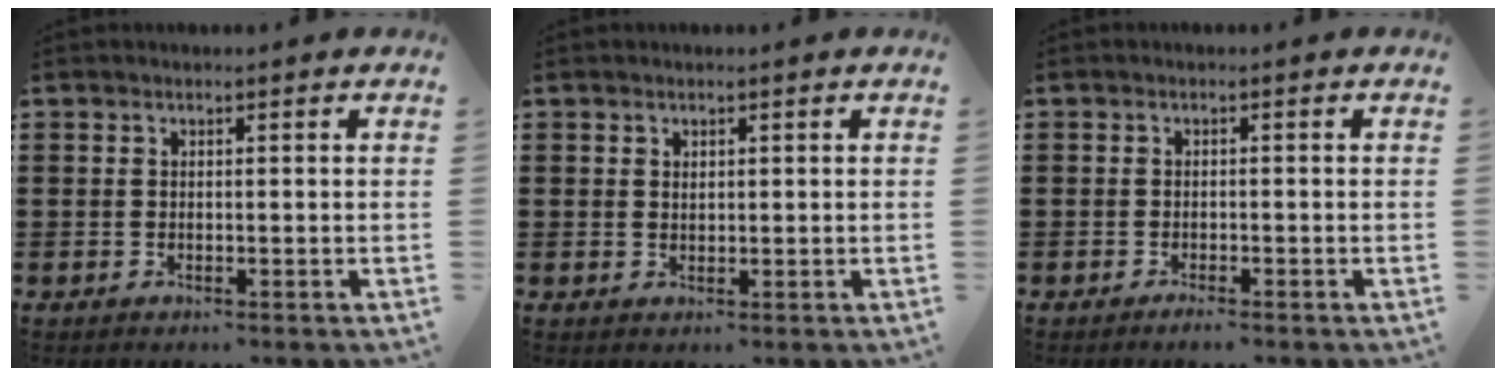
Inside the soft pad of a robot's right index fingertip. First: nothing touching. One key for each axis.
{"total": 0.8, "fx": 0.5, "fy": 0.5, "fz": 0.3, "tx": -0.008, "ty": 0.002, "tz": 0.010}
{"total": 1.0, "fx": -0.9, "fy": 0.1, "fz": 0.4, "tx": -0.011, "ty": -0.003, "tz": -0.016}